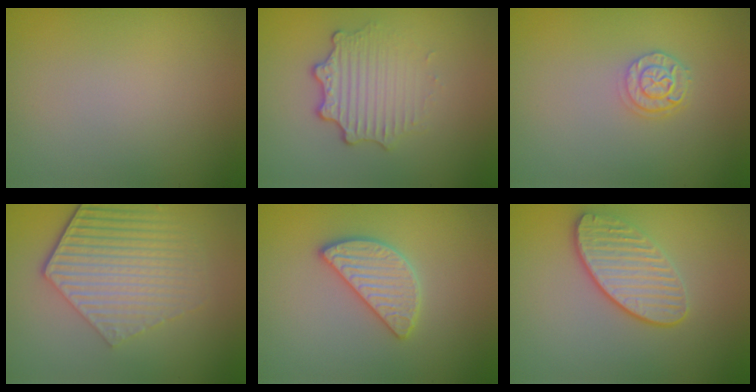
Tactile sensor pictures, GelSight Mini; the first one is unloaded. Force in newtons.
{"total": 3.4, "press": 2.6, "slide": 2.2}
{"total": 2.4, "press": 2.0, "slide": 1.3}
{"total": 6.0, "press": 4.4, "slide": 4.0}
{"total": 3.0, "press": 3.0, "slide": 0.2}
{"total": 3.4, "press": 3.1, "slide": 1.4}